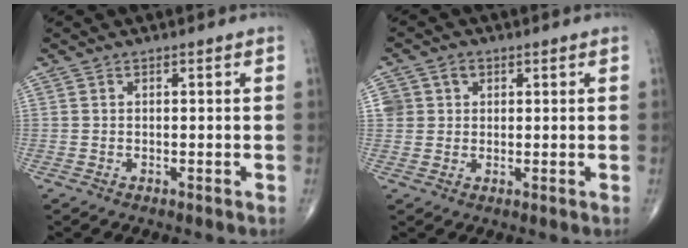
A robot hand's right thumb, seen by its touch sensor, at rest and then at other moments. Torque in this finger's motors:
{"motor_torque": [-0.55, 0.41, 0.52, 0.24, -0.01]}